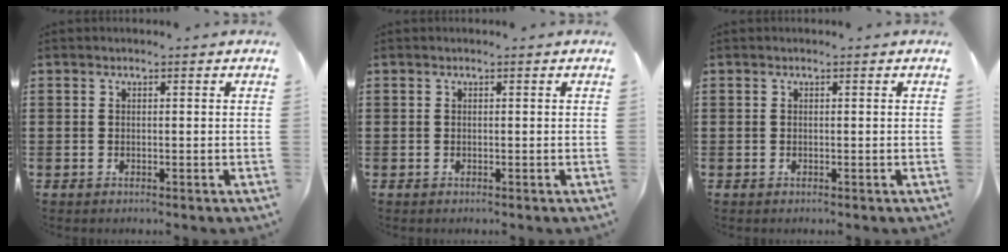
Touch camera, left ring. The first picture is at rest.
{"total": 0.0}
{"total": 0.0}